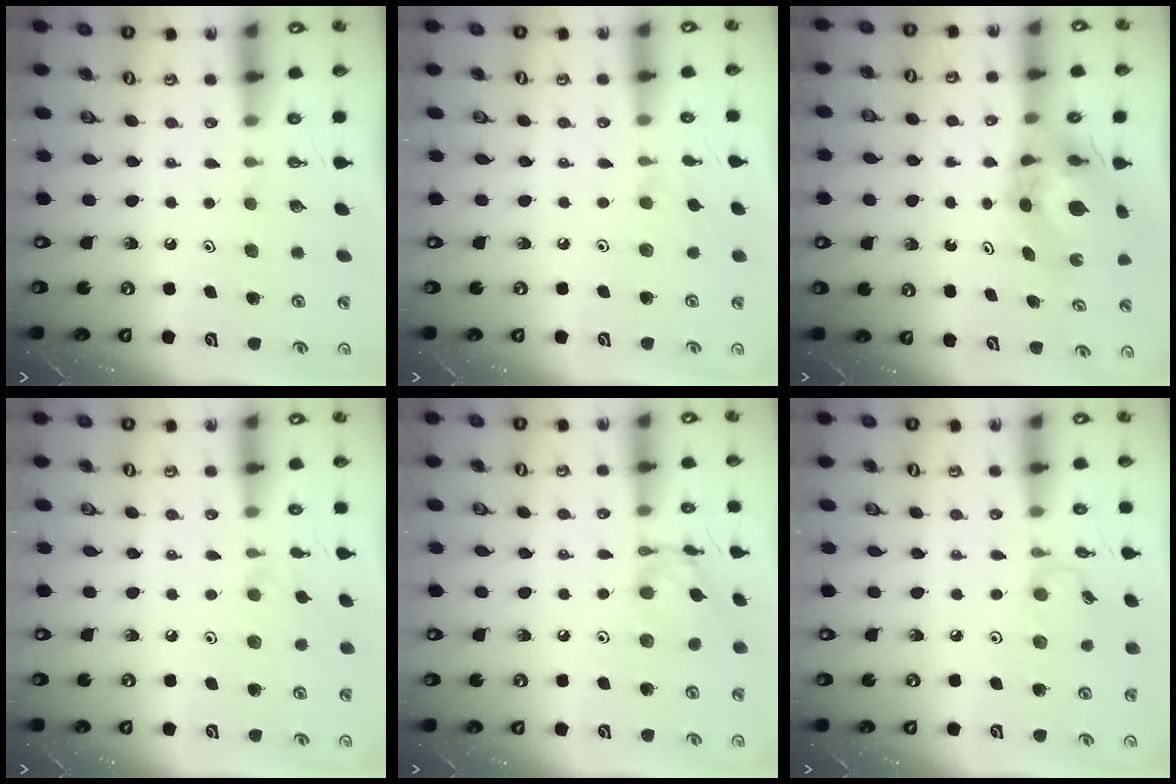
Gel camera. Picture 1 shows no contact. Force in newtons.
{"total": 2.0, "press": 1.9, "slide": 0.5}
{"total": 9.0, "press": 9.0, "slide": 0.9}
{"total": 2.0, "press": 1.9, "slide": 0.5}
{"total": 11.4, "press": 11.4, "slide": 0.9}
{"total": 3.1, "press": 3.1, "slide": 0.5}